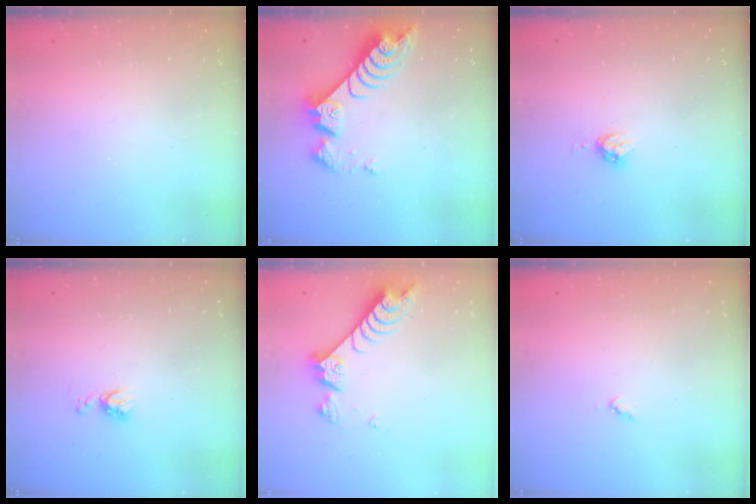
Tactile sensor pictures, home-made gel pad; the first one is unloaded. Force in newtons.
{"total": 8.8, "press": 8.8, "slide": 0.8}
{"total": 4.5, "press": 4.5, "slide": 0.0}
{"total": 5.2, "press": 5.1, "slide": 0.6}
{"total": 7.6, "press": 7.6, "slide": 0.8}
{"total": 3.3, "press": 3.3, "slide": 0.4}